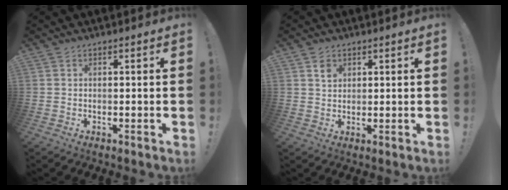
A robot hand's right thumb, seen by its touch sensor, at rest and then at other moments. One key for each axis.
{"total": 2.9, "fx": 1.7, "fy": 2.1, "fz": 1.2, "tx": -0.004, "ty": -0.007, "tz": 0.026}